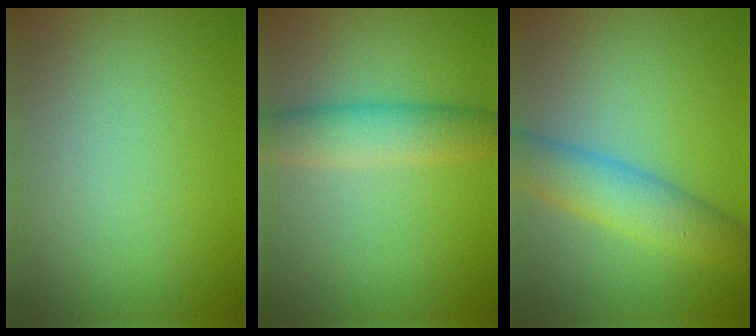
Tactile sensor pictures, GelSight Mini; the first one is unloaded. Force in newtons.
{"total": 4.5, "press": 4.5, "slide": 0.1}
{"total": 5.1, "press": 5.1, "slide": 0.2}